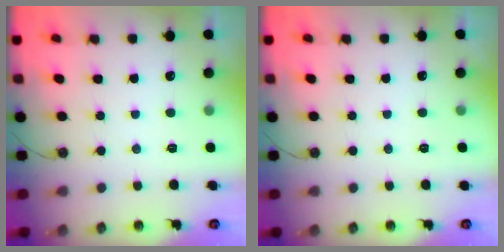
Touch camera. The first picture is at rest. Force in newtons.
{"total": 2.1, "press": 1.5, "slide": 1.5}